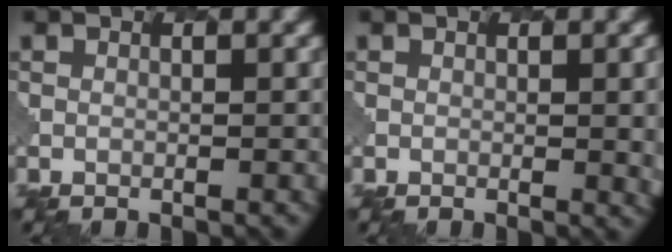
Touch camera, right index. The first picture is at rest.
{"total": 2.2, "force": [0.0, 0.5, 2.2], "torque": [-0.028, -0.003, 0.002]}